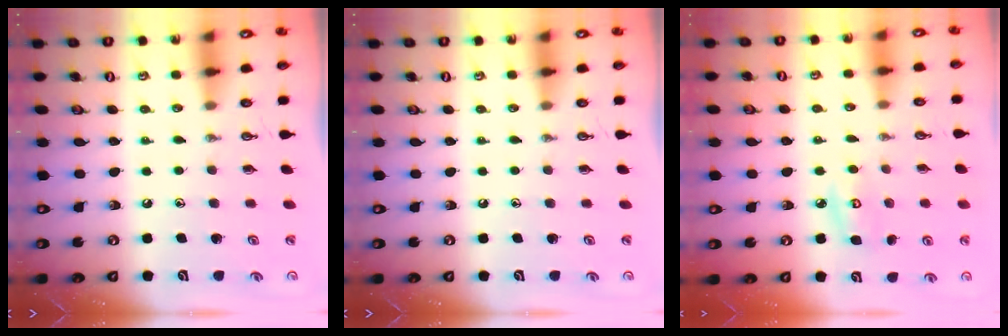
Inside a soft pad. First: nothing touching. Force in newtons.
{"total": 0.0}
{"total": 6.3, "press": 6.3, "slide": 0.5}